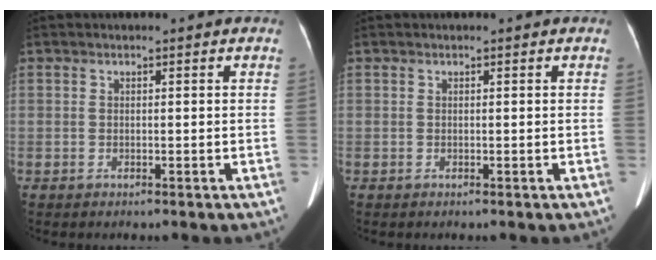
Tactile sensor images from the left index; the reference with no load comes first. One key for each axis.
{"total": 0.0}